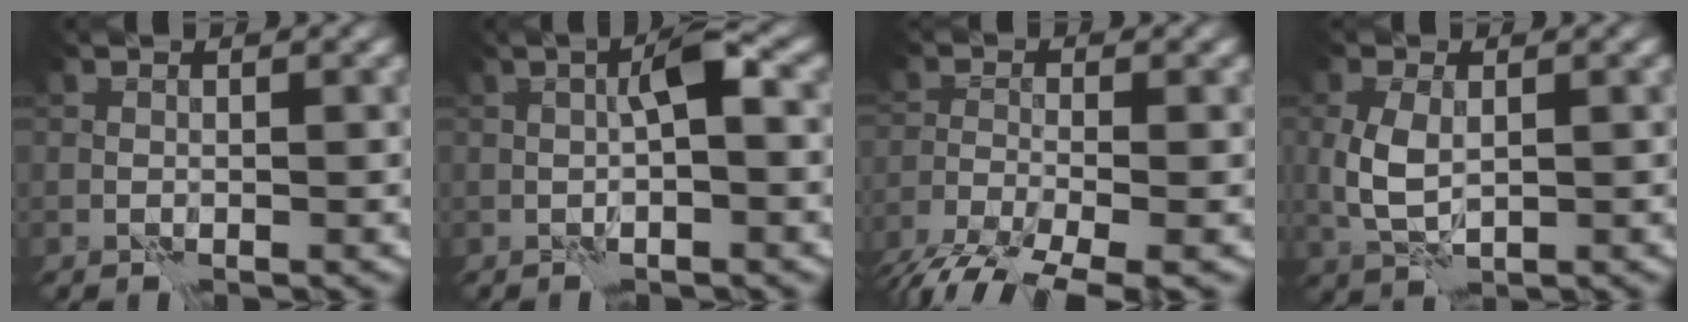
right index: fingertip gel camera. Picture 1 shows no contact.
{"total": 2.7, "force": [0.2, 0.2, 2.7], "torque": [-0.048, 0.012, 0.001]}
{"total": 6.3, "force": [-4.6, 1.6, 4.0], "torque": [-0.071, -0.017, -0.090]}
{"total": 3.4, "force": [0.5, 1.9, 2.7], "torque": [-0.069, -0.001, 0.012]}